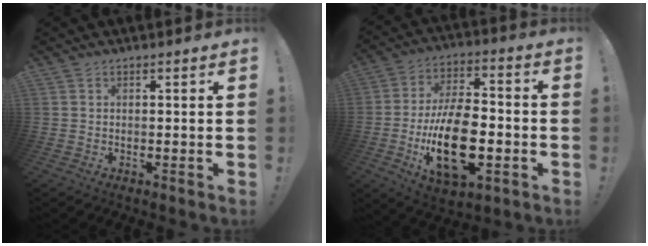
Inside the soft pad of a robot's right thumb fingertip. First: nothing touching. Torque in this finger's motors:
{"motor_torque": [2.55, 2.46, 0.30, -0.06, 0.16]}